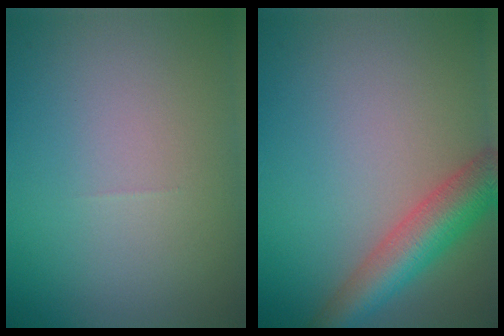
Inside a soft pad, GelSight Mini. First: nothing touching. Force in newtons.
{"total": 5.7, "press": 5.7, "slide": 0.2}